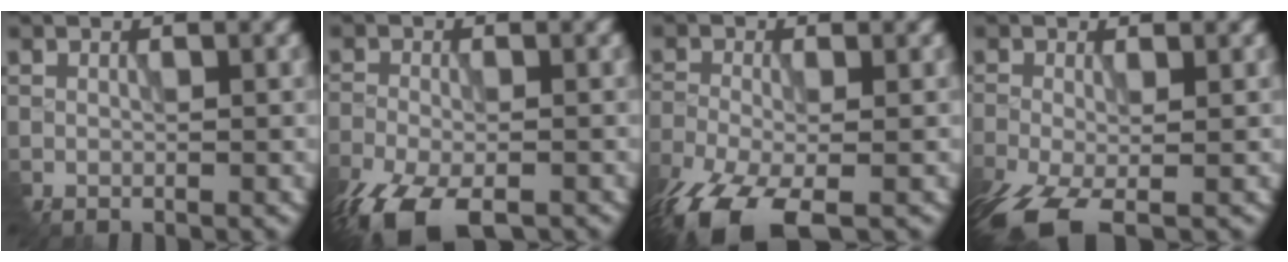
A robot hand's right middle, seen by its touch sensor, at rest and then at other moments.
{"total": 8.0, "force": [-5.5, 3.2, 4.8], "torque": [-0.111, -0.031, -0.106]}
{"total": 8.8, "force": [-5.9, 3.4, 5.5], "torque": [-0.127, -0.028, -0.111]}
{"total": 7.1, "force": [-4.5, 3.0, 4.7], "torque": [-0.117, -0.031, -0.083]}